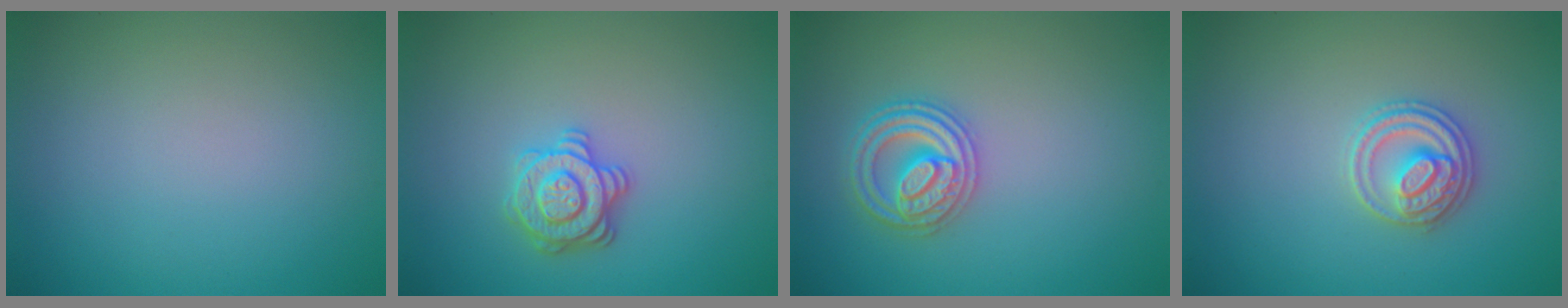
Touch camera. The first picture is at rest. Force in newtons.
{"total": 2.9, "press": 2.8, "slide": 0.6}
{"total": 3.6, "press": 3.4, "slide": 1.0}
{"total": 2.9, "press": 2.9, "slide": 0.1}